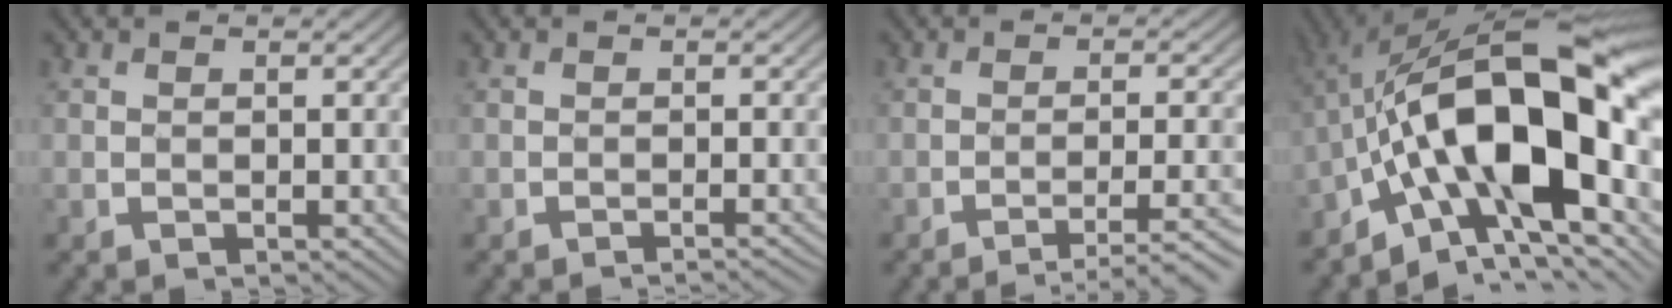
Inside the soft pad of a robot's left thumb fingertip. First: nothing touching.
{"total": 1.5, "force": [-1.0, 0.2, 1.0], "torque": [-0.002, 0.005, -0.023]}
{"total": 6.0, "force": [-3.7, 1.0, 4.6], "torque": [-0.071, 0.008, -0.057]}
{"total": 19.4, "force": [-2.9, 9.0, 17.0], "torque": [-0.267, 0.011, -0.050]}